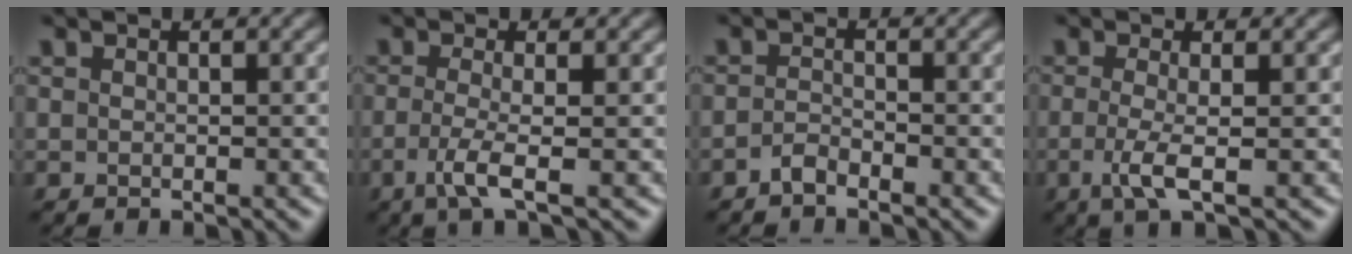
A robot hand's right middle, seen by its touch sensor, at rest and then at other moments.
{"total": 3.0, "force": [-1.0, 0.6, 2.8], "torque": [-0.058, -0.006, -0.028]}
{"total": 1.2, "force": [-1.0, 0.4, 0.6], "torque": [-0.013, 0.003, -0.023]}
{"total": 2.8, "force": [-0.7, 0.6, 2.7], "torque": [-0.060, -0.009, -0.017]}